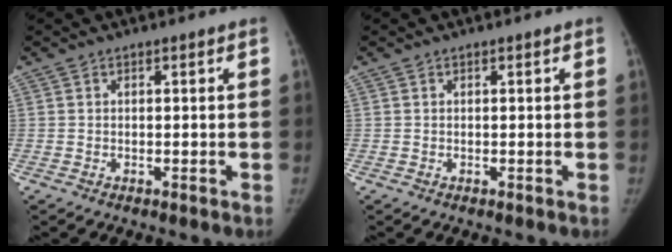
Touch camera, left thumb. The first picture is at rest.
{"total": 0.0}